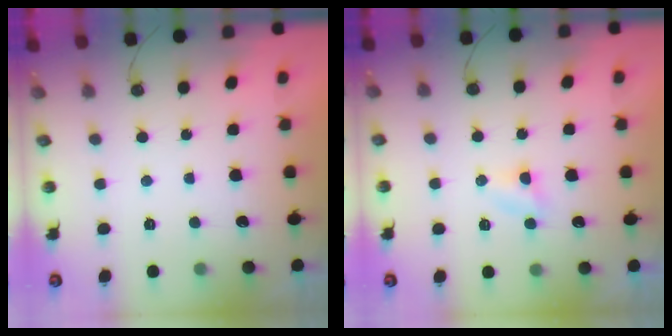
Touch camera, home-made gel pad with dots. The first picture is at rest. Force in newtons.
{"total": 3.0, "press": 3.0, "slide": 0.3}